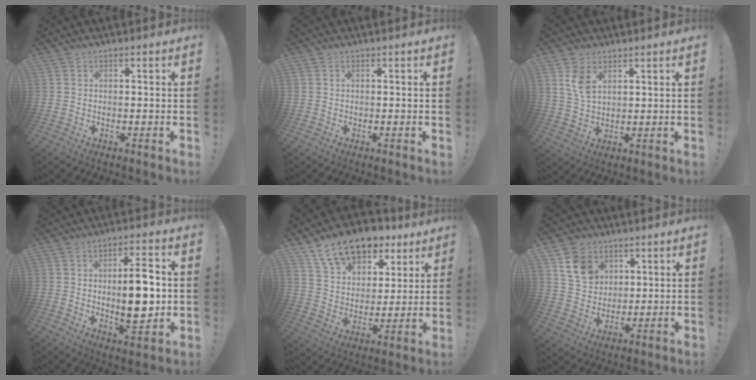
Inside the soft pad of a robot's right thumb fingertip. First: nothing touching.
{"total": 0.0}
{"total": 6.0, "force": [3.1, 3.5, 3.8], "torque": [-0.058, -0.016, 0.057]}
{"total": 13.1, "force": [0.4, 4.6, 12.3], "torque": [-0.199, -0.008, -0.005]}
{"total": 15.6, "force": [11.2, 8.8, 6.4], "torque": [-0.104, -0.071, 0.206]}
{"total": 10.6, "force": [5.5, 8.1, 4.0], "torque": [-0.056, -0.023, 0.109]}